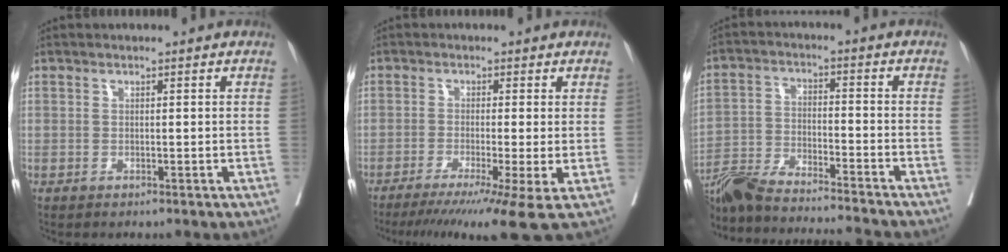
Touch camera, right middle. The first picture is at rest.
{"total": 9.3, "force": [-6.0, -1.5, 6.9], "torque": [-0.094, -0.024, -0.092]}
{"total": 18.7, "force": [-17.3, 0.3, 7.0], "torque": [-0.136, -0.020, -0.279]}